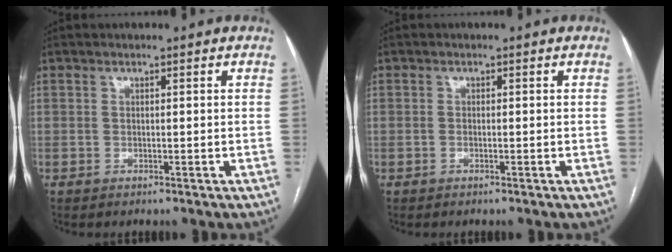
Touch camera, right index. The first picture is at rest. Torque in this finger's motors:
{"motor_torque": [-0.06, 0.02, -0.03, 0.00]}